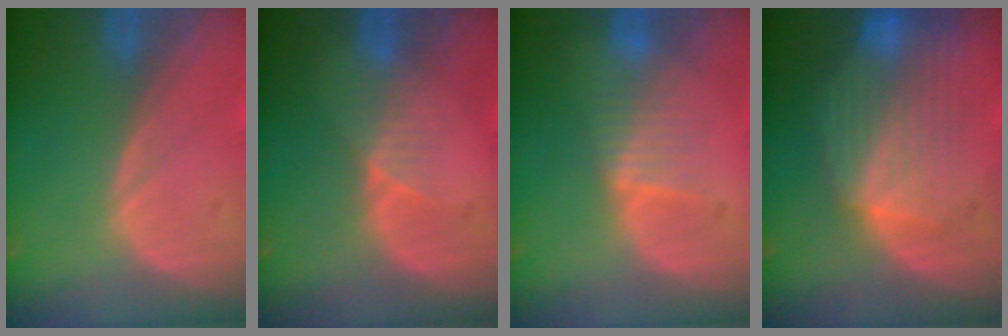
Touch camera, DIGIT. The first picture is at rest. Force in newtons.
{"total": 3.0, "press": 2.6, "slide": 1.5}
{"total": 4.0, "press": 4.0, "slide": 0.4}
{"total": 8.8, "press": 8.1, "slide": 3.6}